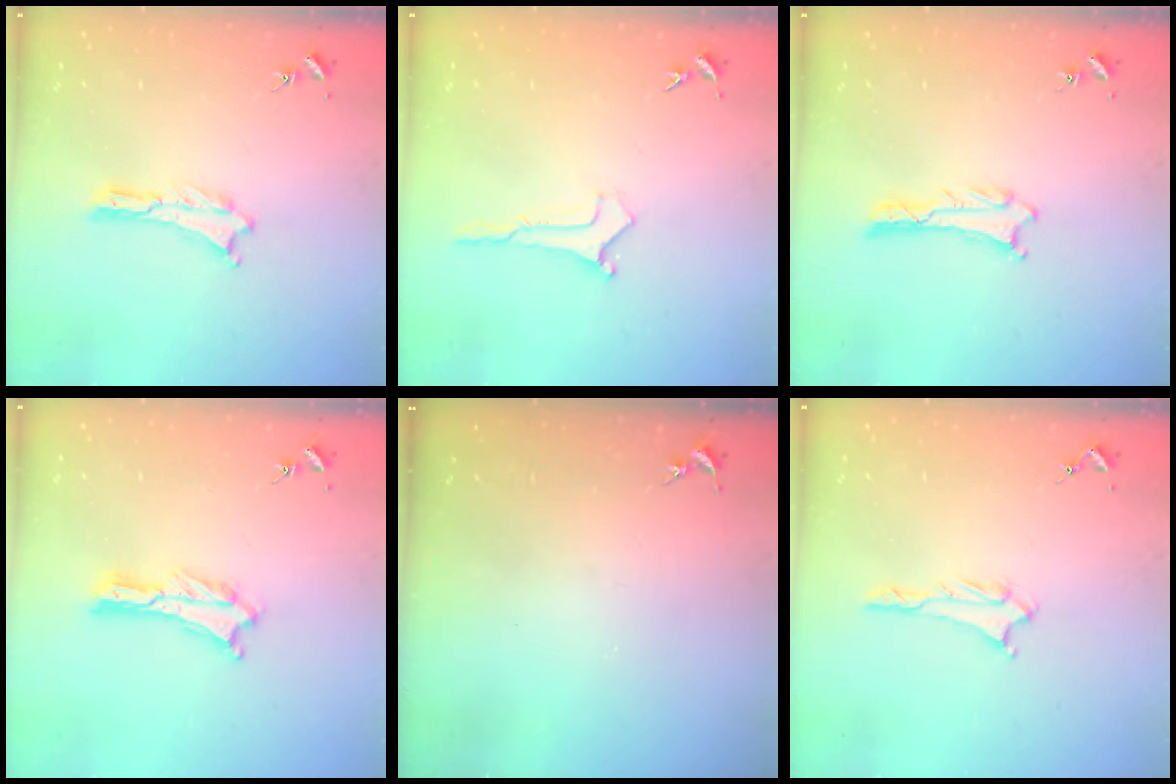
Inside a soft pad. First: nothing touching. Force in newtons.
{"total": 0.0}
{"total": 0.8, "press": 0.7, "slide": 0.1}
{"total": 0.9, "press": 0.9, "slide": 0.2}
{"total": 0.0}
{"total": 1.1, "press": 1.0, "slide": 0.1}